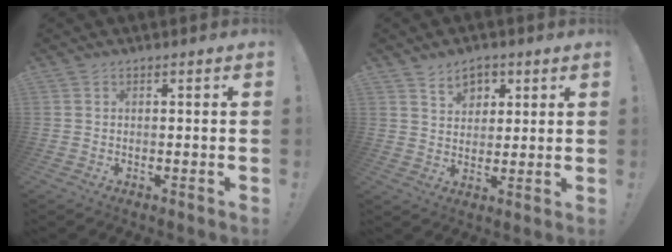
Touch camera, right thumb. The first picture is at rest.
{"total": 6.6, "force": [3.9, 5.0, 1.9], "torque": [-0.021, -0.022, 0.071]}